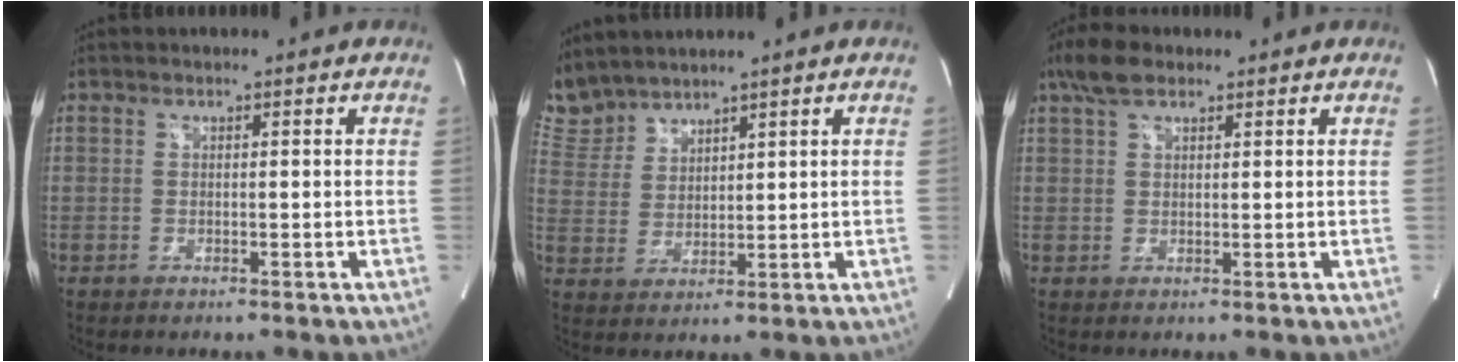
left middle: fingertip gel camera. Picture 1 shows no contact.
{"total": 6.8, "force": [6.6, 1.2, 0.4], "torque": [-0.027, 0.012, 0.150]}
{"total": 4.4, "force": [3.1, 1.9, 2.5], "torque": [-0.061, 0.018, 0.063]}